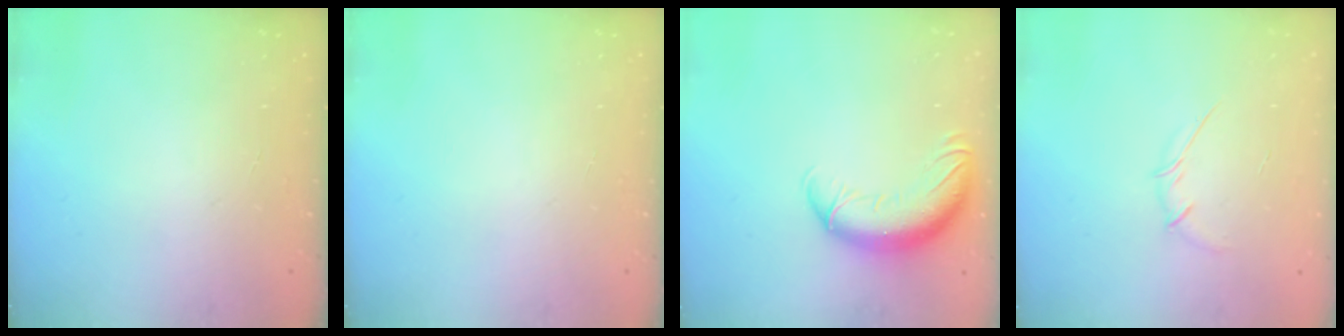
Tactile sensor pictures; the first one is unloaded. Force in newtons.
{"total": 0.0}
{"total": 12.8, "press": 12.4, "slide": 3.1}
{"total": 3.6, "press": 3.5, "slide": 0.9}